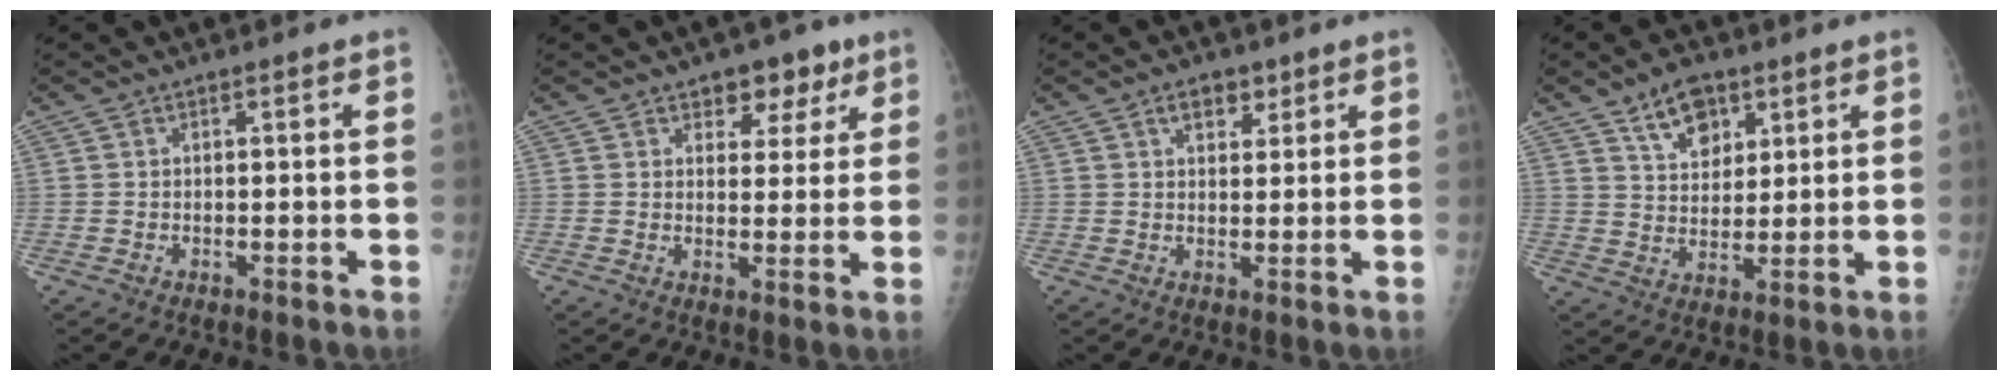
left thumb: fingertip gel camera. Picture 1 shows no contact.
{"total": 6.6, "force": [4.0, 4.2, 3.1], "torque": [-0.002, -0.016, 0.054]}
{"total": 4.0, "force": [2.4, 2.4, 2.1], "torque": [-0.011, -0.011, 0.036]}
{"total": 8.1, "force": [4.9, 4.8, 4.3], "torque": [-0.045, -0.028, 0.086]}